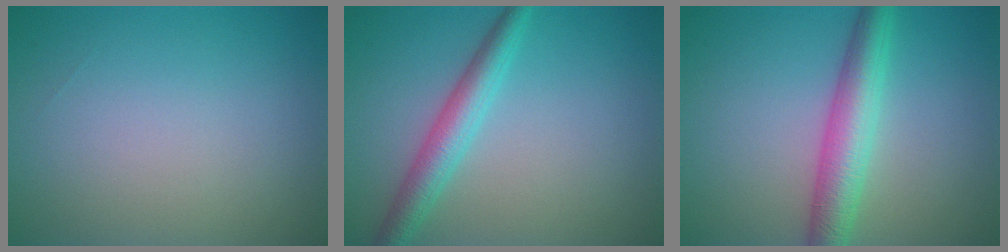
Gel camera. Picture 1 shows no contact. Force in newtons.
{"total": 3.6, "press": 3.6, "slide": 0.2}
{"total": 4.9, "press": 4.9, "slide": 0.1}